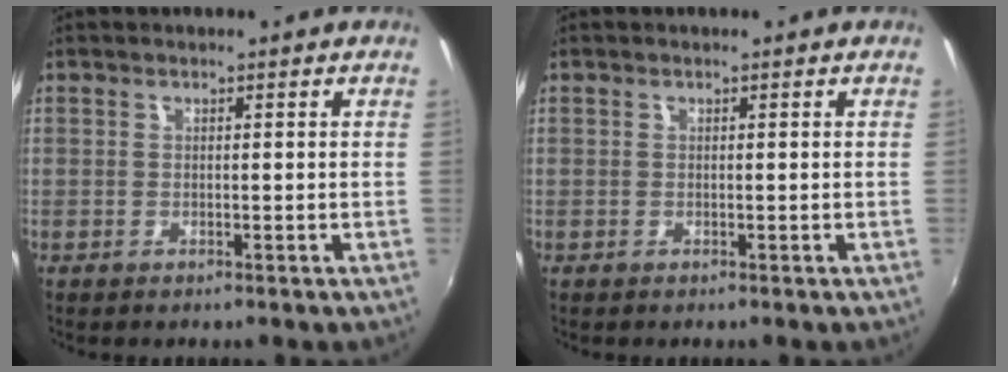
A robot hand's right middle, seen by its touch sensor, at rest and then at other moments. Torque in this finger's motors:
{"motor_torque": [0.00, 0.00, 0.00, 0.00]}